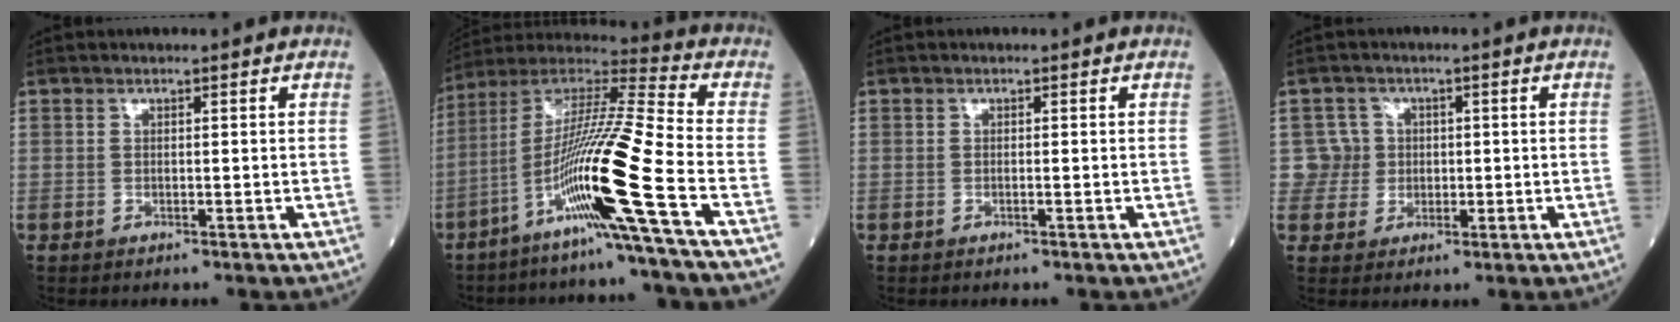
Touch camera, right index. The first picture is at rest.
{"total": 18.4, "force": [-7.5, -2.3, 16.6], "torque": [-0.327, -0.018, -0.150]}
{"total": 0.0}
{"total": 4.2, "force": [0.5, 4.1, -0.5], "torque": [0.027, 0.009, 0.006]}